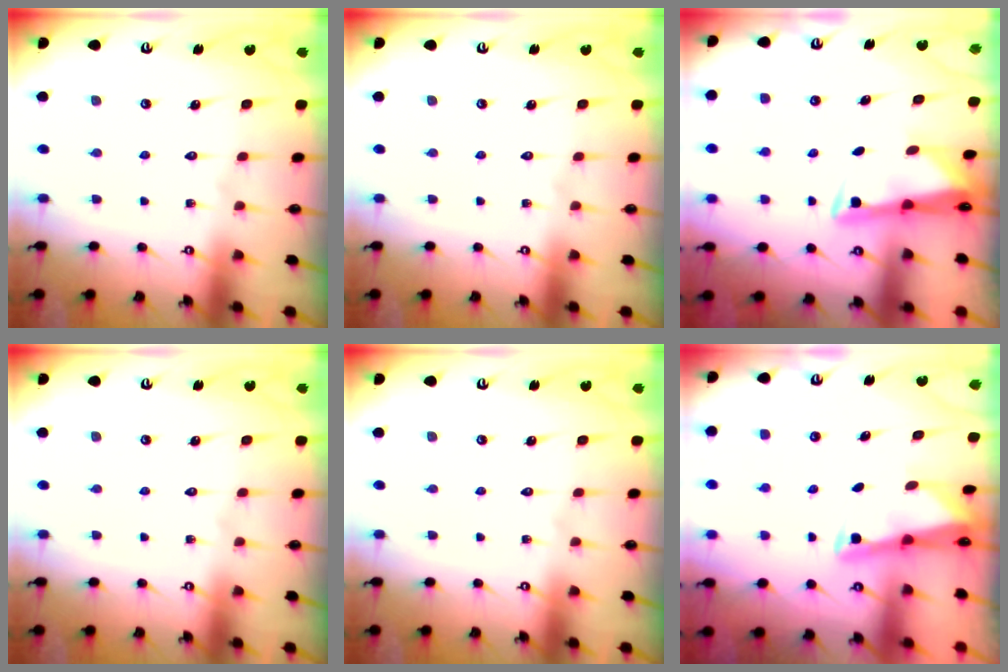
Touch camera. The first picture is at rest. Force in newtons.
{"total": 0.0}
{"total": 3.2, "press": 3.1, "slide": 0.8}
{"total": 0.0}
{"total": 0.0}
{"total": 2.7, "press": 2.7, "slide": 0.3}